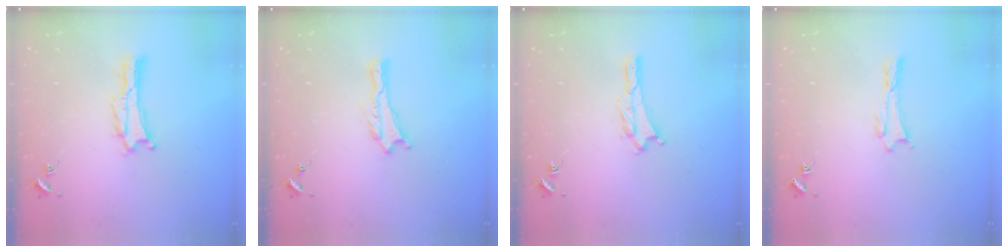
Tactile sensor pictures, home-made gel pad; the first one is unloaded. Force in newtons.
{"total": 0.0}
{"total": 1.2, "press": 1.1, "slide": 0.2}
{"total": 0.0}